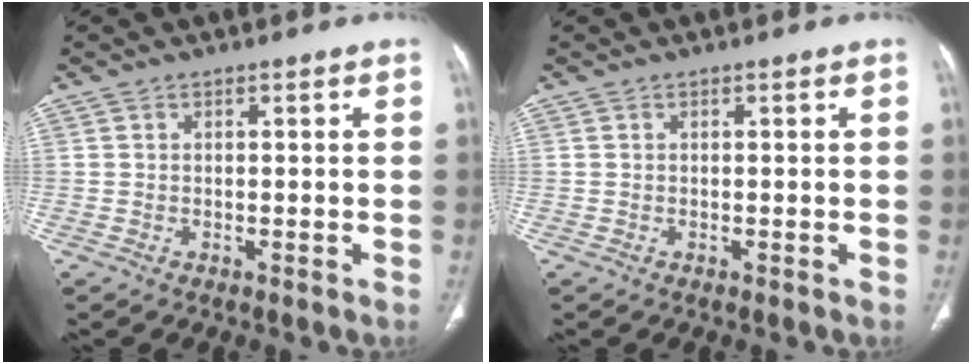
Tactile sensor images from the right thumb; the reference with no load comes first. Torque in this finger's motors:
{"motor_torque": [0.13, 0.12, 0.02, 0.02, 0.01]}